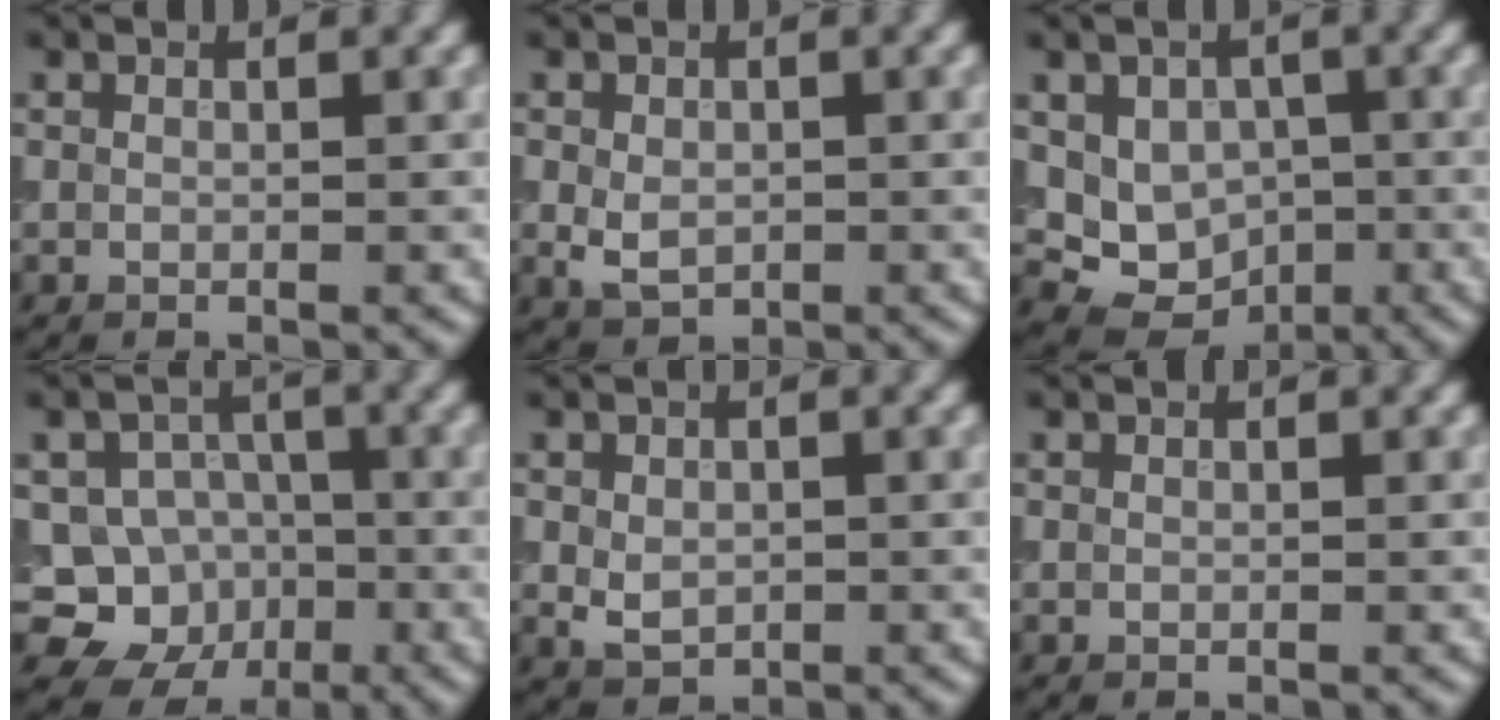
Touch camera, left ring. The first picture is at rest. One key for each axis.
{"total": 2.8, "fx": -0.4, "fy": 2.1, "fz": 1.8, "tx": -0.036, "ty": -0.004, "tz": -0.008}
{"total": 6.8, "fx": 0.0, "fy": 5.7, "fz": 3.6, "tx": -0.047, "ty": -0.009, "tz": 0.002}
{"total": 7.5, "fx": -2.5, "fy": 6.8, "fz": 1.8, "tx": -0.006, "ty": 0.010, "tz": -0.066}
{"total": 2.4, "fx": -0.1, "fy": 1.8, "fz": 1.5, "tx": -0.027, "ty": -0.002, "tz": -0.002}
{"total": 0.0}